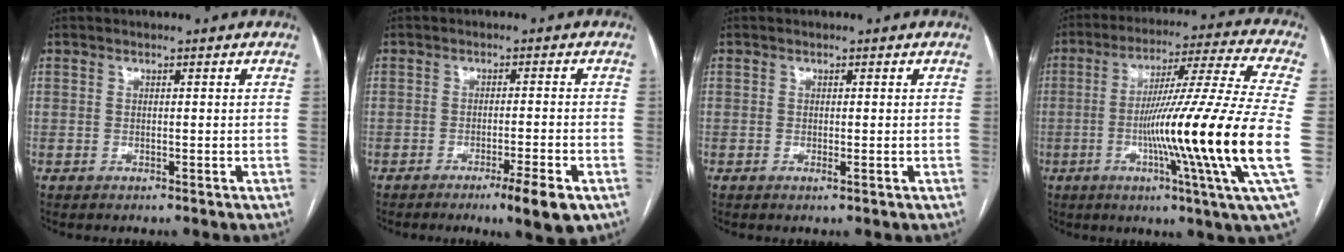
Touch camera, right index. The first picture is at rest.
{"total": 6.0, "force": [-3.4, 0.2, 4.9], "torque": [-0.067, -0.010, -0.051]}
{"total": 0.6, "force": [-0.2, 0.1, 0.5], "torque": [-0.006, -0.001, -0.003]}
{"total": 22.9, "force": [-4.4, -2.6, 22.3], "torque": [-0.336, -0.019, -0.093]}